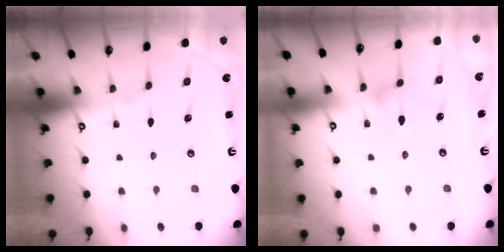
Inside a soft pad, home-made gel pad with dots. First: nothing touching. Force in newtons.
{"total": 7.4, "press": 7.4, "slide": 0.5}